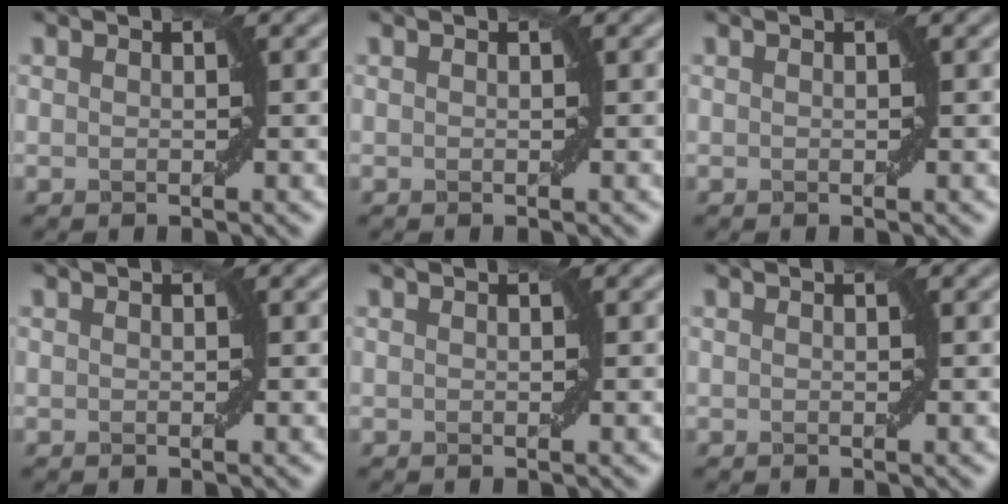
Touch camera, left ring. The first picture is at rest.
{"total": 0.0}
{"total": 0.0}
{"total": 0.0}
{"total": 0.0}
{"total": 0.0}